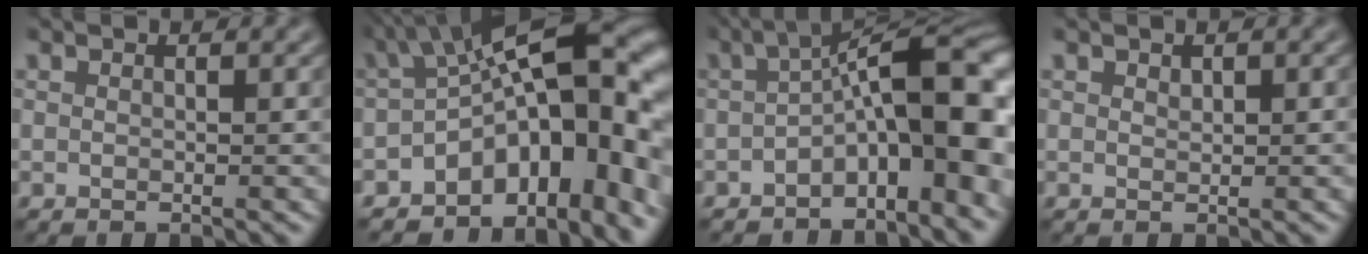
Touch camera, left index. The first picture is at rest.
{"total": 14.3, "force": [-3.9, 7.4, 11.5], "torque": [-0.121, 0.013, -0.058]}
{"total": 8.9, "force": [-1.7, 3.0, 8.2], "torque": [-0.120, 0.023, -0.036]}
{"total": 0.5, "force": [0.4, 0.3, 0.2], "torque": [-0.004, -0.001, 0.007]}